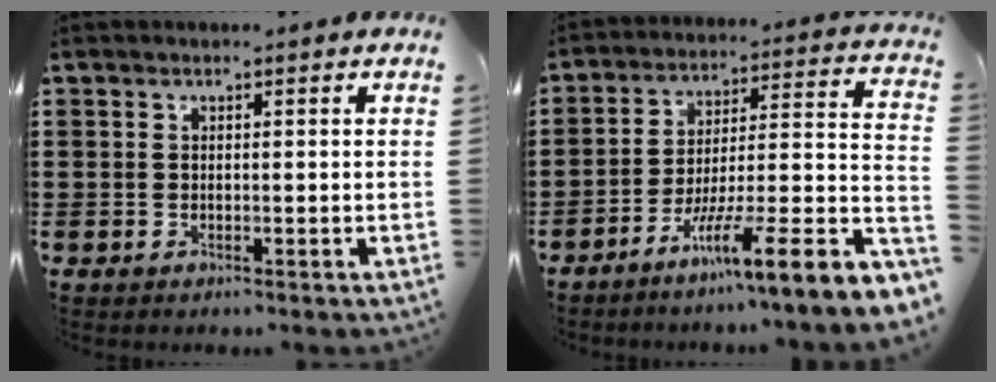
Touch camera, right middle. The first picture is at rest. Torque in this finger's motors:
{"motor_torque": [2.14, 0.00, 0.70, 0.21]}